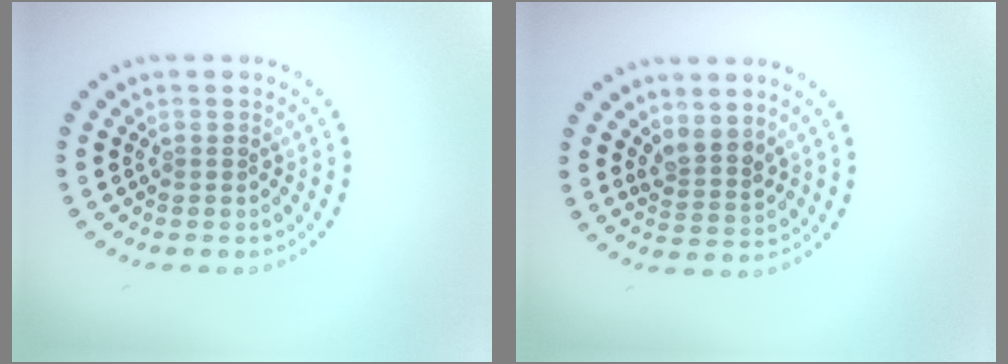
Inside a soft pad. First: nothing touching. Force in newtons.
{"total": 2.4, "press": 1.9, "slide": 1.5}